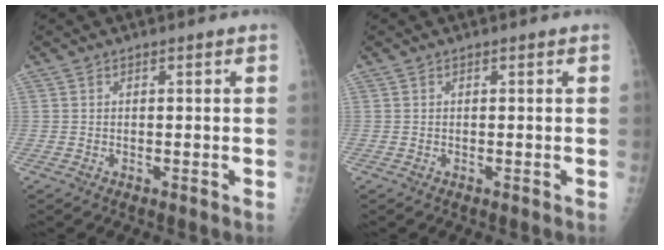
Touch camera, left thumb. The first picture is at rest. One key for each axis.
{"total": 0.0}